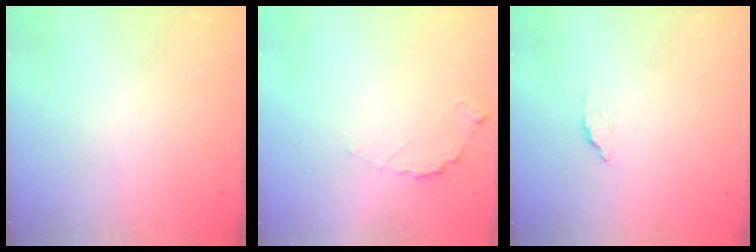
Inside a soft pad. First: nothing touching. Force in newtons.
{"total": 4.4, "press": 4.4, "slide": 0.3}
{"total": 2.2, "press": 2.2, "slide": 0.2}